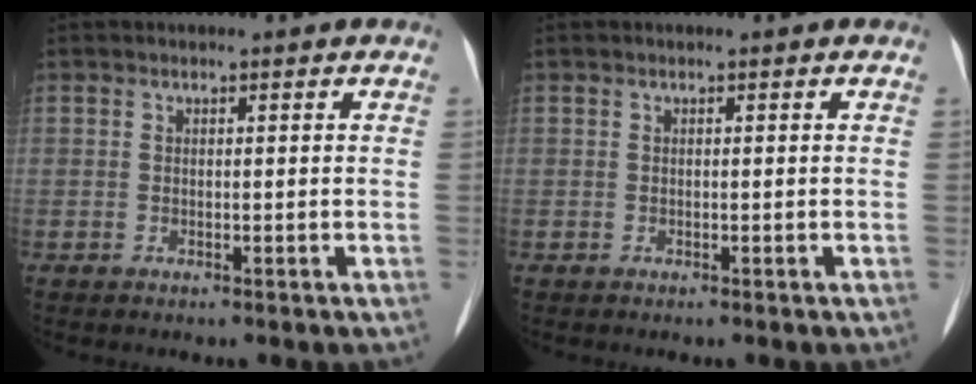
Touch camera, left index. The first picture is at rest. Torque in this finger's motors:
{"motor_torque": [0.00, 0.00, 0.01, 0.00]}